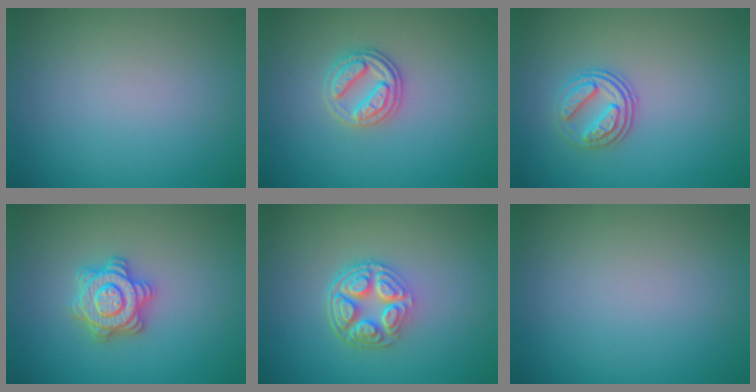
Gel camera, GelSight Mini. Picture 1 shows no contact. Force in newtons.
{"total": 2.6, "press": 2.6, "slide": 0.6}
{"total": 3.0, "press": 2.5, "slide": 1.6}
{"total": 3.7, "press": 3.6, "slide": 0.6}
{"total": 5.2, "press": 3.8, "slide": 3.6}
{"total": 0.0}